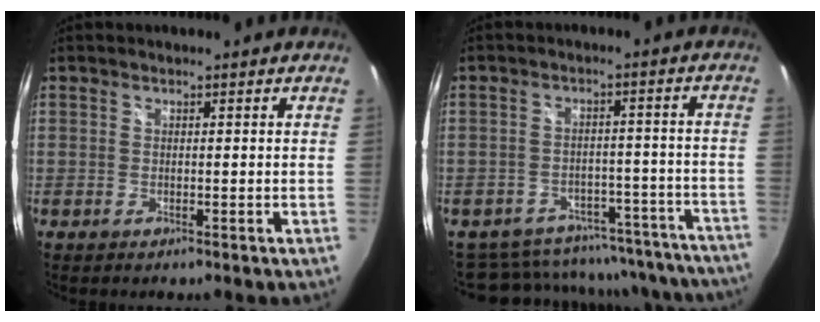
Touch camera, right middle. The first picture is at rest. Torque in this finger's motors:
{"motor_torque": [0.43, -1.71, 0.07, 0.03]}